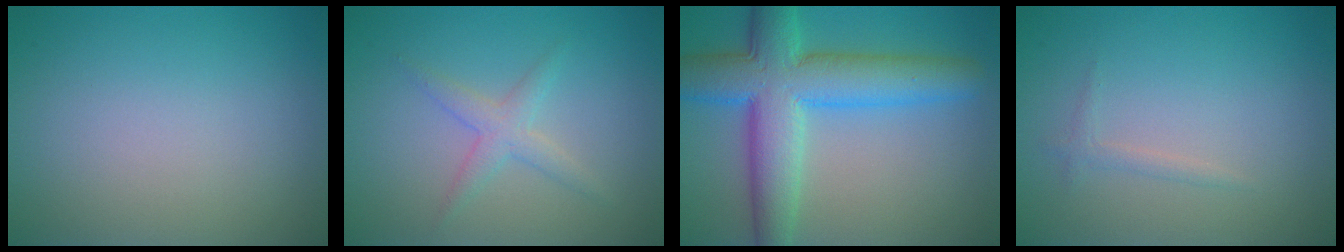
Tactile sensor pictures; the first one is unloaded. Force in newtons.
{"total": 2.0, "press": 2.0, "slide": 0.0}
{"total": 9.3, "press": 9.3, "slide": 0.3}
{"total": 0.8, "press": 0.8, "slide": 0.1}